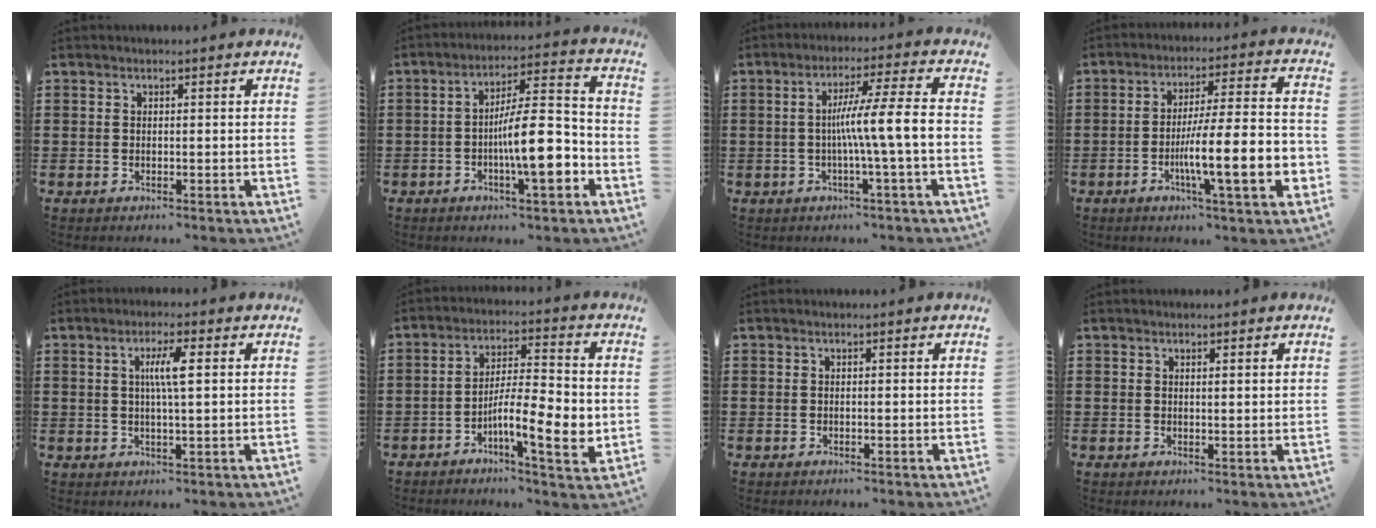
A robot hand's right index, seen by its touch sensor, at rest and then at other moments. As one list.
[{"total": 11.3, "force": [-3.2, 2.7, 10.5], "torque": [-0.170, -0.002, -0.061]}, {"total": 8.2, "force": [-1.3, -0.6, 8.1], "torque": [-0.142, -0.004, -0.030]}, {"total": 13.8, "force": [-4.3, 2.2, 12.9], "torque": [-0.217, -0.012, -0.080]}, {"total": 4.3, "force": [0.8, 0.4, 4.2], "torque": [-0.083, 0.002, 0.009]}, {"total": 10.4, "force": [-3.0, 2.3, 9.6], "torque": [-0.168, 0.000, -0.052]}, {"total": 0.0}, {"total": 0.7, "force": [0.5, 0.1, 0.5], "torque": [-0.011, 0.000, 0.010]}]